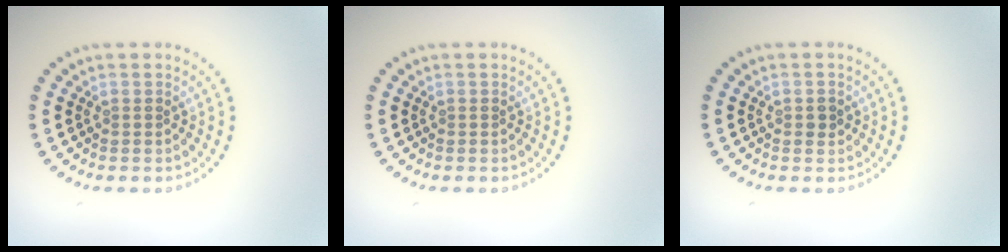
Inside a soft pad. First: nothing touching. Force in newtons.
{"total": 0.0}
{"total": 1.0, "press": 1.0, "slide": 0.1}